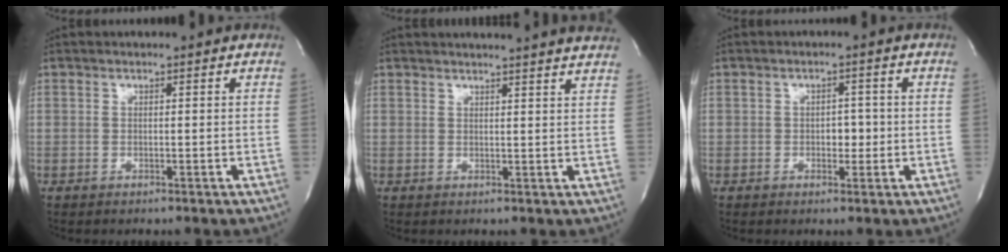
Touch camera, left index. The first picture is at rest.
{"total": 16.1, "force": [15.1, -0.4, 5.5], "torque": [-0.088, -0.015, 0.177]}
{"total": 2.5, "force": [-0.4, 1.6, 1.9], "torque": [-0.022, 0.004, -0.005]}